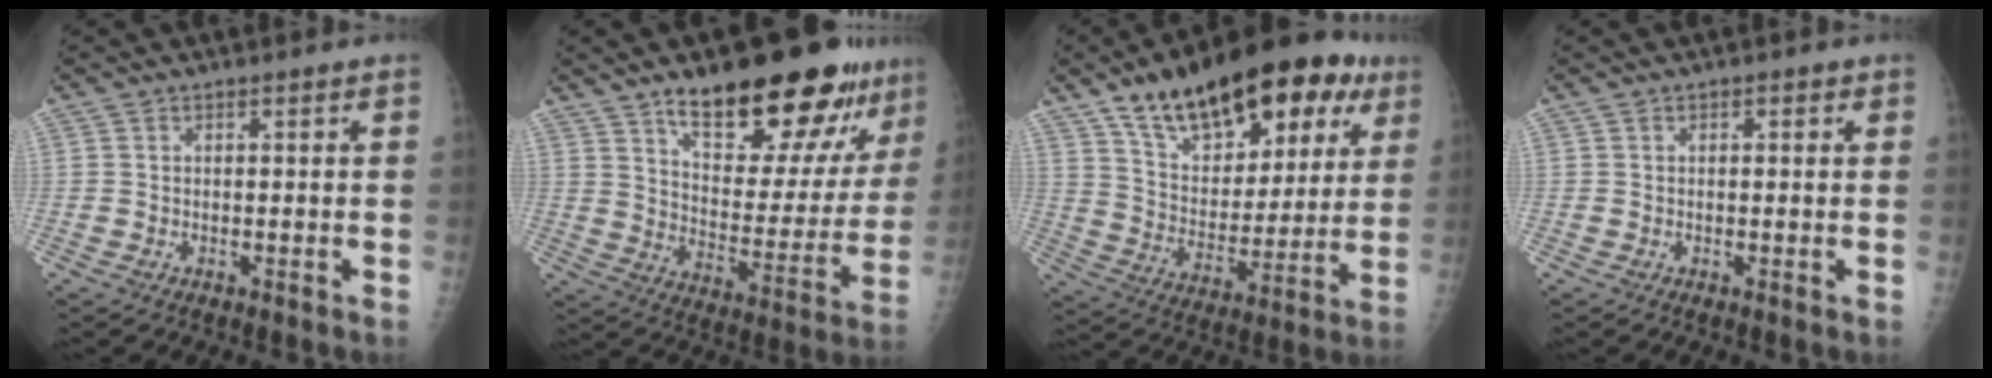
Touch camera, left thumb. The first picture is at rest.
{"total": 23.5, "force": [15.7, 8.2, 15.4], "torque": [-0.172, -0.074, 0.239]}
{"total": 27.3, "force": [15.3, 13.4, 18.2], "torque": [-0.238, -0.016, 0.244]}
{"total": 1.2, "force": [0.5, 0.8, 0.7], "torque": [-0.001, 0.001, 0.003]}